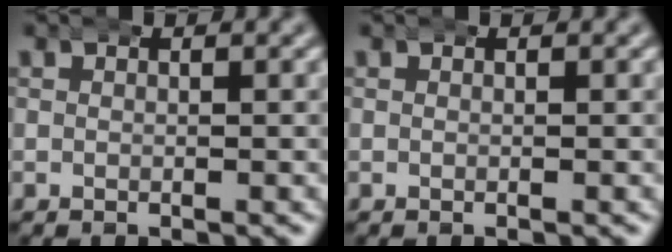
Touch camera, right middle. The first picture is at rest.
{"total": 0.0}